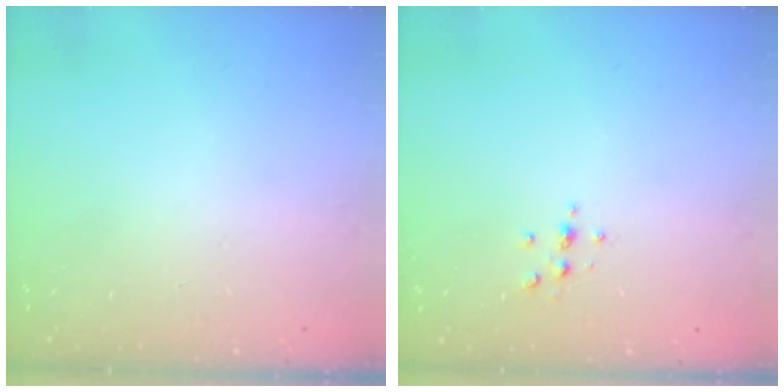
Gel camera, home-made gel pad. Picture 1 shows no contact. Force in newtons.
{"total": 2.4, "press": 2.4, "slide": 0.3}